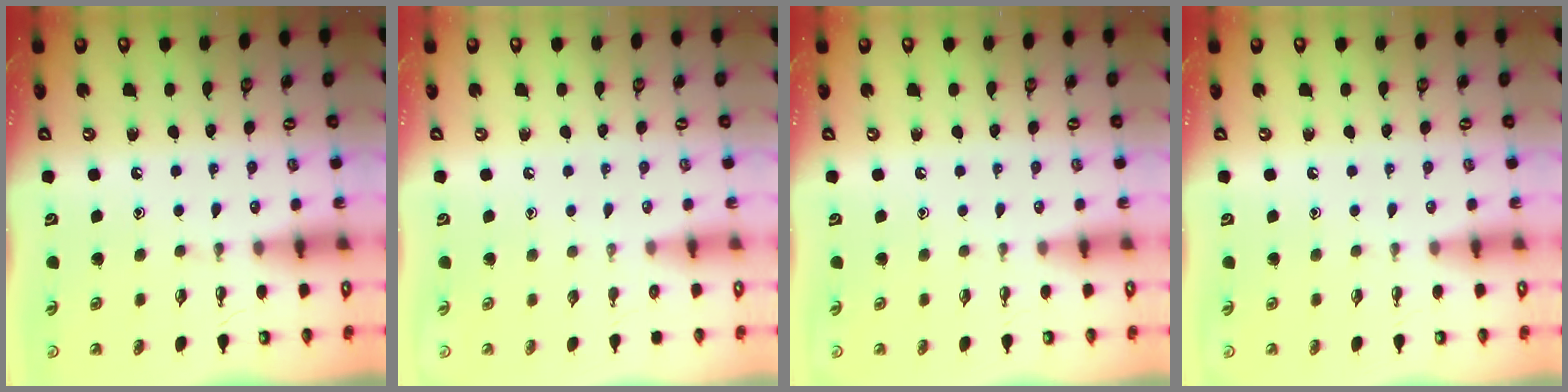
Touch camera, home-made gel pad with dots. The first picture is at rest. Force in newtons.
{"total": 0.0}
{"total": 0.0}
{"total": 0.0}